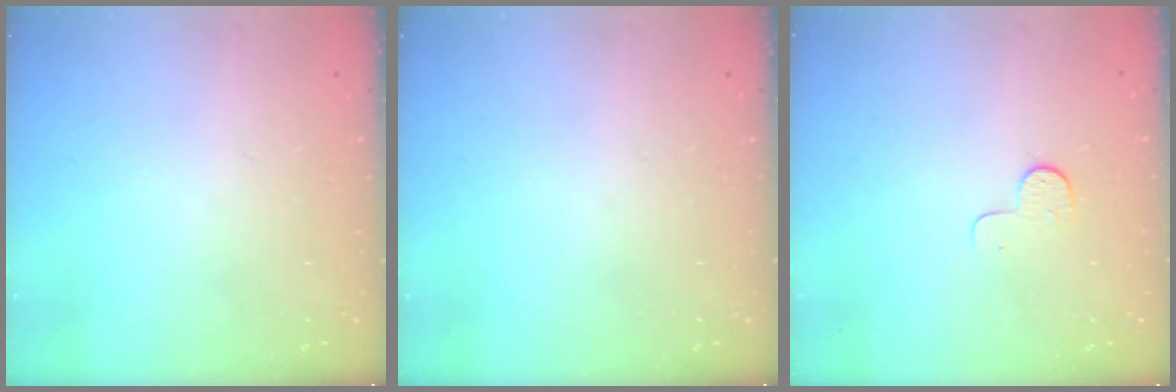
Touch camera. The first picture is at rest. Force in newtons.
{"total": 0.0}
{"total": 4.8, "press": 4.8, "slide": 0.4}